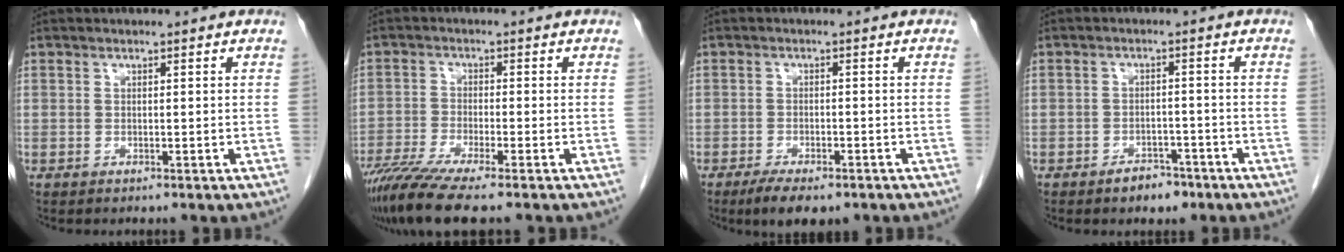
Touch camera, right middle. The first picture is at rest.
{"total": 8.3, "force": [-6.4, -0.1, 5.3], "torque": [-0.091, -0.022, -0.110]}
{"total": 6.0, "force": [-4.3, 2.0, 3.6], "torque": [-0.055, -0.007, -0.065]}
{"total": 3.5, "force": [-2.5, 1.9, 1.5], "torque": [-0.020, 0.005, -0.031]}